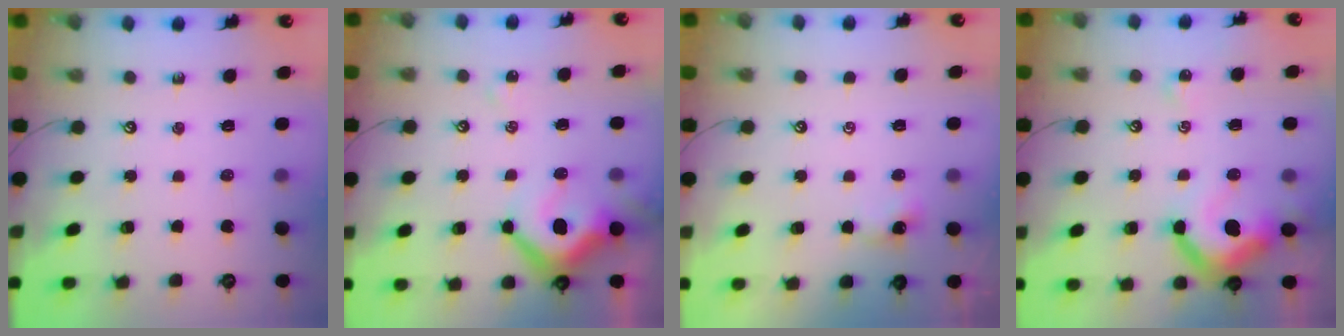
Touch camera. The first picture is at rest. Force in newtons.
{"total": 12.0, "press": 11.8, "slide": 1.8}
{"total": 2.6, "press": 2.6, "slide": 0.2}
{"total": 12.8, "press": 12.8, "slide": 1.5}